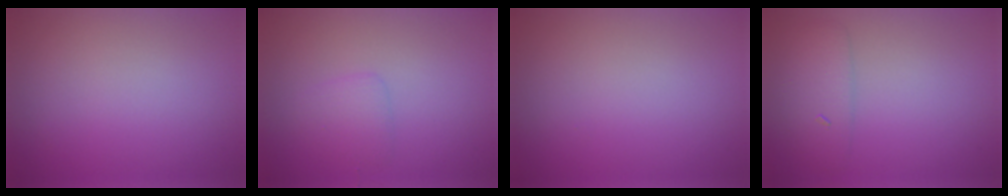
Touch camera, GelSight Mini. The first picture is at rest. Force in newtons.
{"total": 1.5, "press": 1.5, "slide": 0.1}
{"total": 0.0}
{"total": 2.7, "press": 2.7, "slide": 0.1}